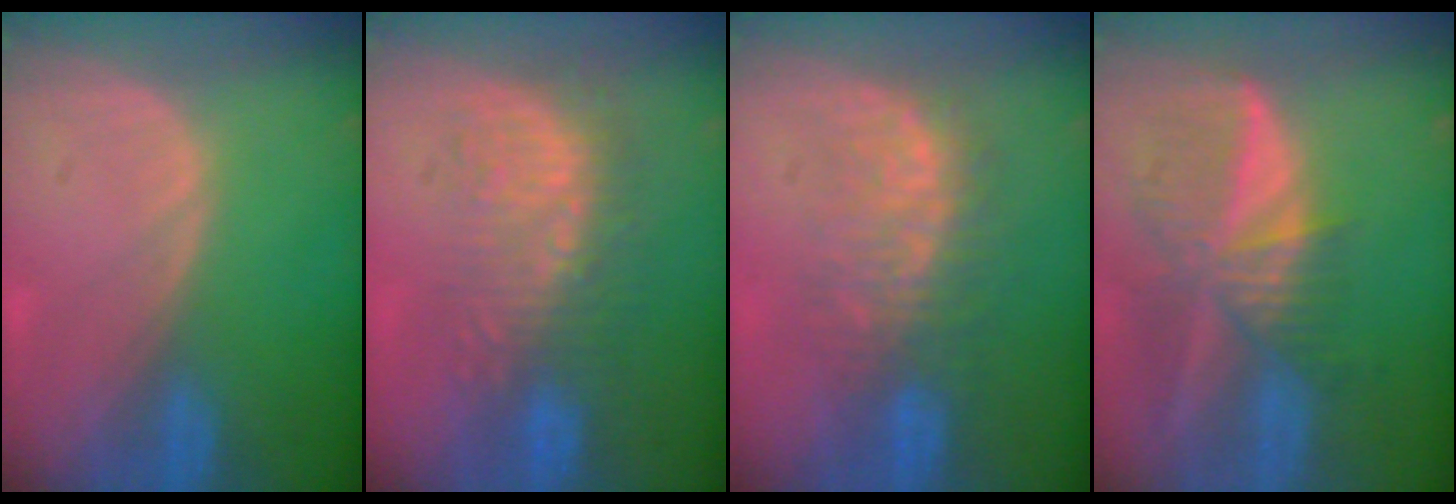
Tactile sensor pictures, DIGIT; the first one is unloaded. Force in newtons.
{"total": 9.1, "press": 8.7, "slide": 2.6}
{"total": 7.8, "press": 7.7, "slide": 1.3}
{"total": 9.3, "press": 8.1, "slide": 4.6}